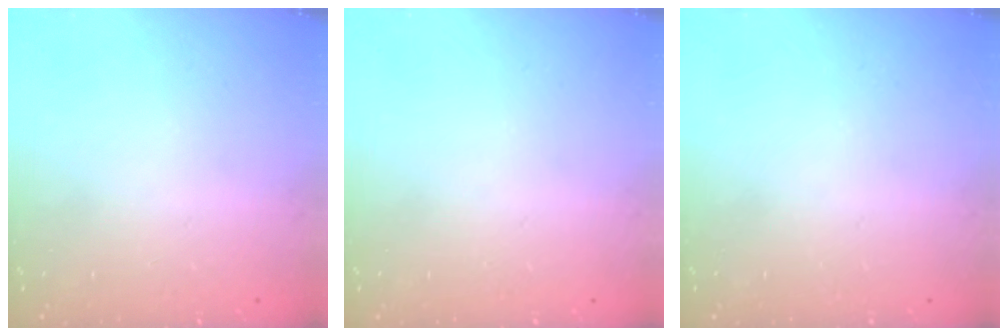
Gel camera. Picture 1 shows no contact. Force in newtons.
{"total": 0.0}
{"total": 0.0}